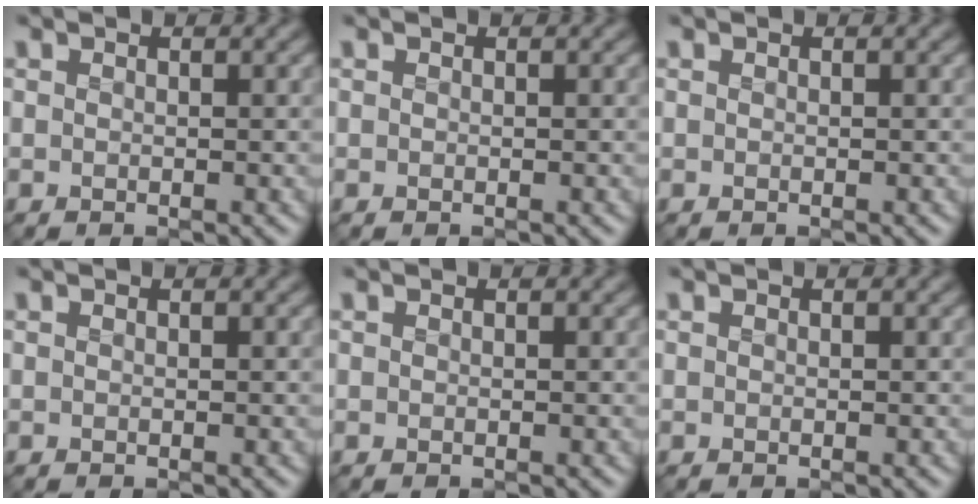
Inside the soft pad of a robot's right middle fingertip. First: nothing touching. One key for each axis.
{"total": 0.0}
{"total": 0.0}
{"total": 0.0}
{"total": 0.0}
{"total": 0.0}